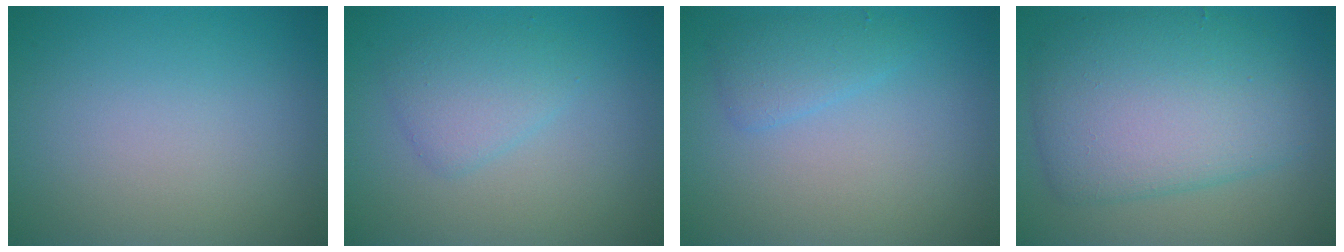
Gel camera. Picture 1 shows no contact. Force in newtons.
{"total": 2.4, "press": 2.4, "slide": 0.1}
{"total": 1.9, "press": 1.9, "slide": 0.2}
{"total": 7.9, "press": 7.9, "slide": 0.2}